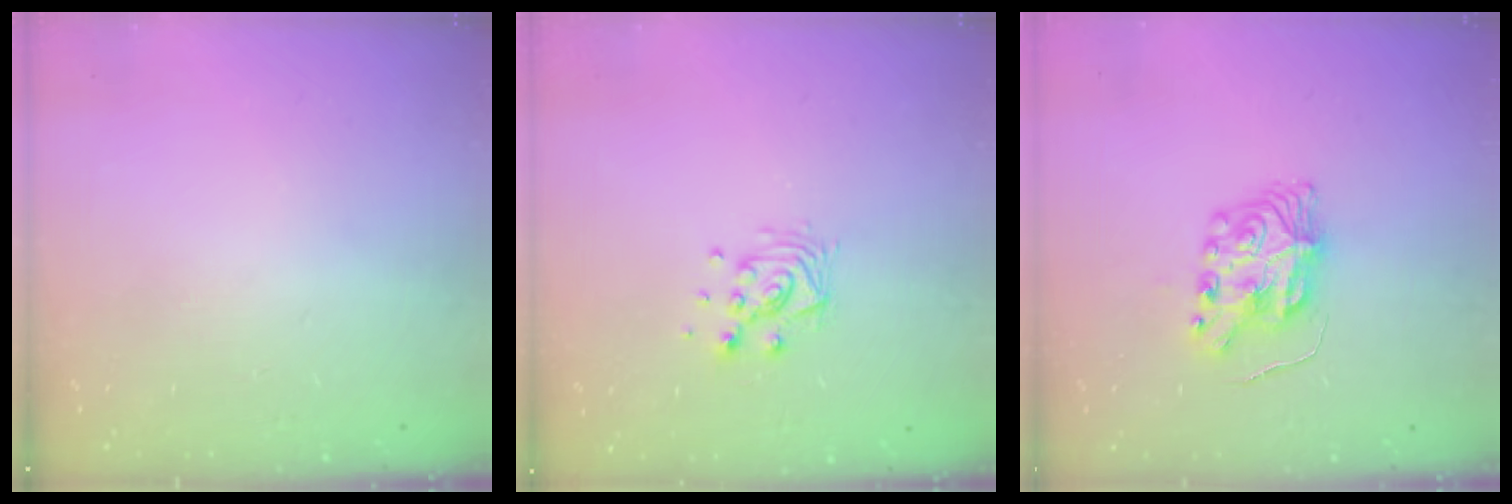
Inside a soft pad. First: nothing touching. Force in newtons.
{"total": 9.8, "press": 9.8, "slide": 0.6}
{"total": 8.3, "press": 8.2, "slide": 0.2}